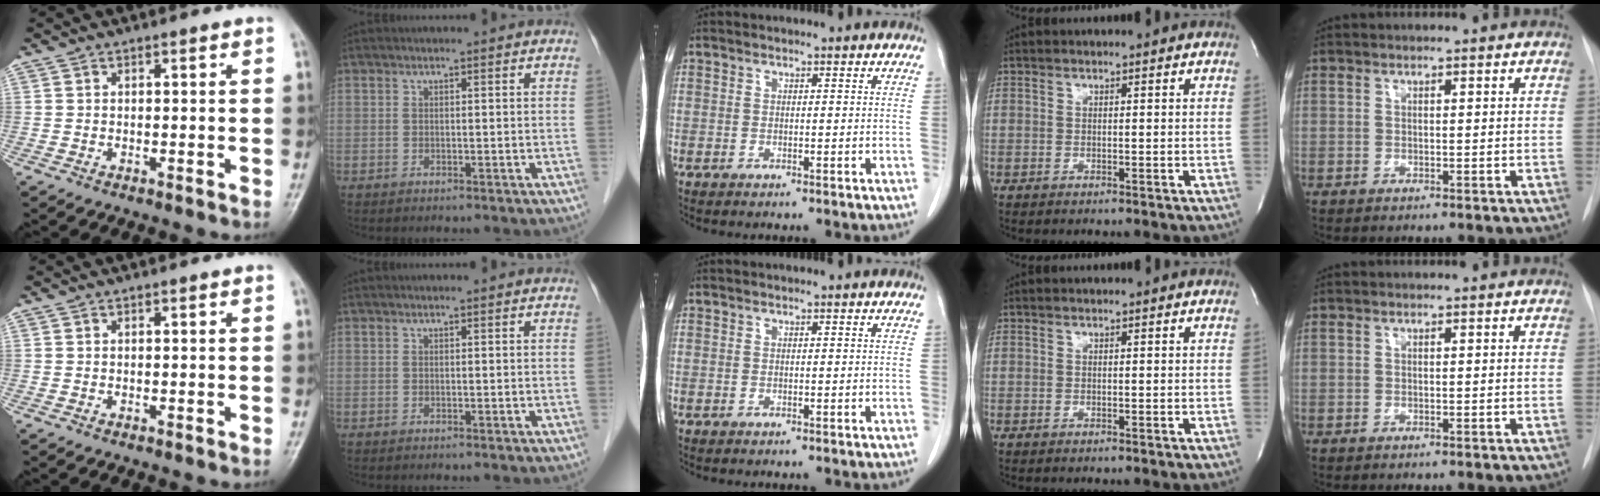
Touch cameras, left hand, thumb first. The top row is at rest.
{}